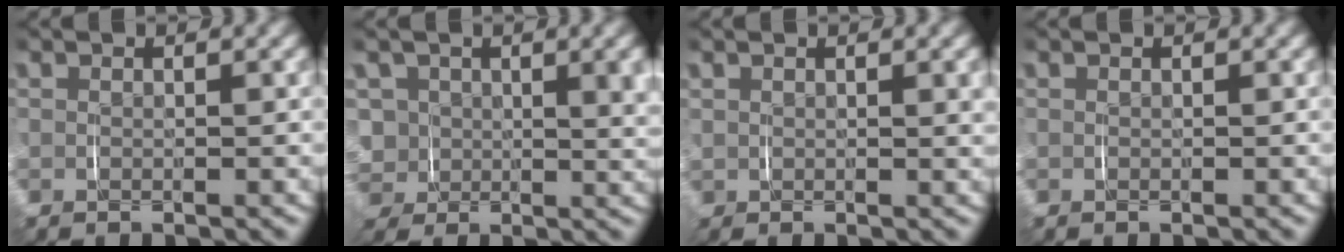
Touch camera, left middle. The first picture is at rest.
{"total": 7.1, "force": [0.5, 6.4, 3.0], "torque": [-0.094, -0.029, 0.013]}
{"total": 1.2, "force": [0.6, 0.9, 0.6], "torque": [-0.008, 0.006, 0.008]}
{"total": 0.0}